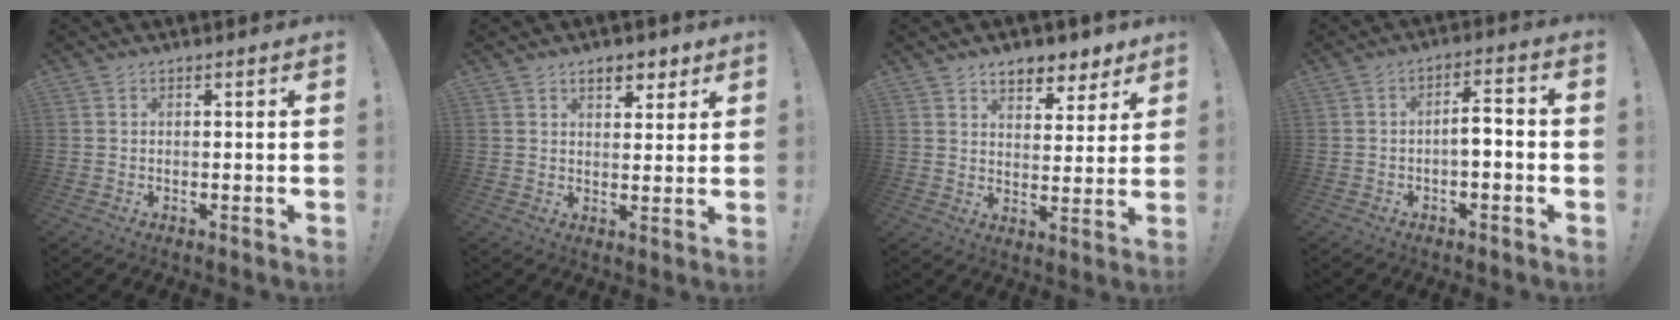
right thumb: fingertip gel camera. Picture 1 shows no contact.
{"total": 5.8, "force": [3.8, 3.2, 3.0], "torque": [-0.026, -0.016, 0.064]}
{"total": 7.8, "force": [6.1, 4.1, 2.6], "torque": [-0.025, -0.046, 0.111]}
{"total": 5.3, "force": [-1.5, 1.8, 4.8], "torque": [-0.074, 0.007, -0.029]}